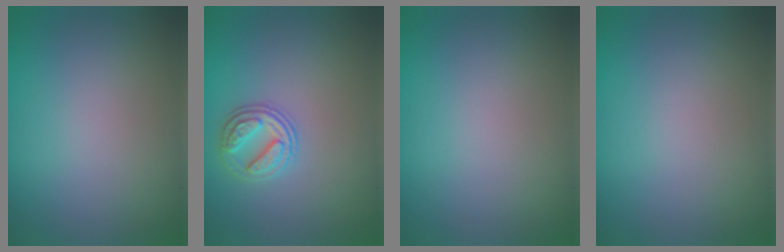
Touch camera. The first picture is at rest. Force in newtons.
{"total": 2.7, "press": 2.7, "slide": 0.7}
{"total": 0.0}
{"total": 0.0}